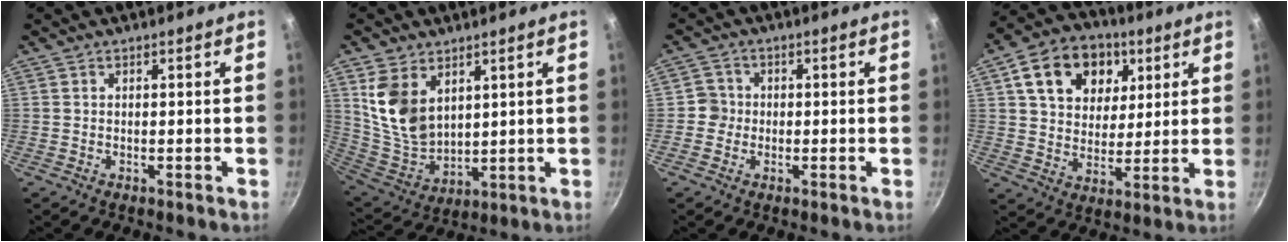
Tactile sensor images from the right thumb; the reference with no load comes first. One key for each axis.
{"total": 12.5, "fx": 5.2, "fy": 8.3, "fz": 7.9, "tx": -0.128, "ty": -0.040, "tz": 0.118}
{"total": 3.2, "fx": -0.4, "fy": 3.1, "fz": 0.5, "tx": 0.017, "ty": 0.008, "tz": -0.015}
{"total": 16.7, "fx": 6.5, "fy": 12.5, "fz": 9.0, "tx": -0.124, "ty": -0.003, "tz": 0.102}